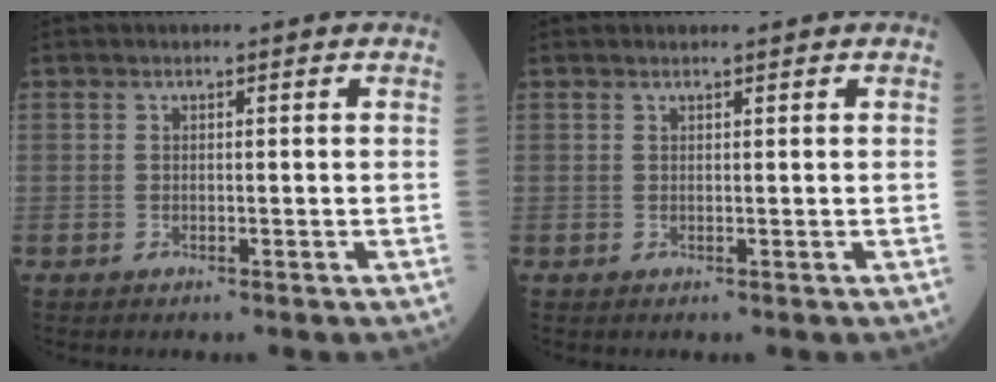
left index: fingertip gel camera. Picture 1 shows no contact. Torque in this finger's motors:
{"motor_torque": [-0.07, 0.08, -0.03, -0.01]}